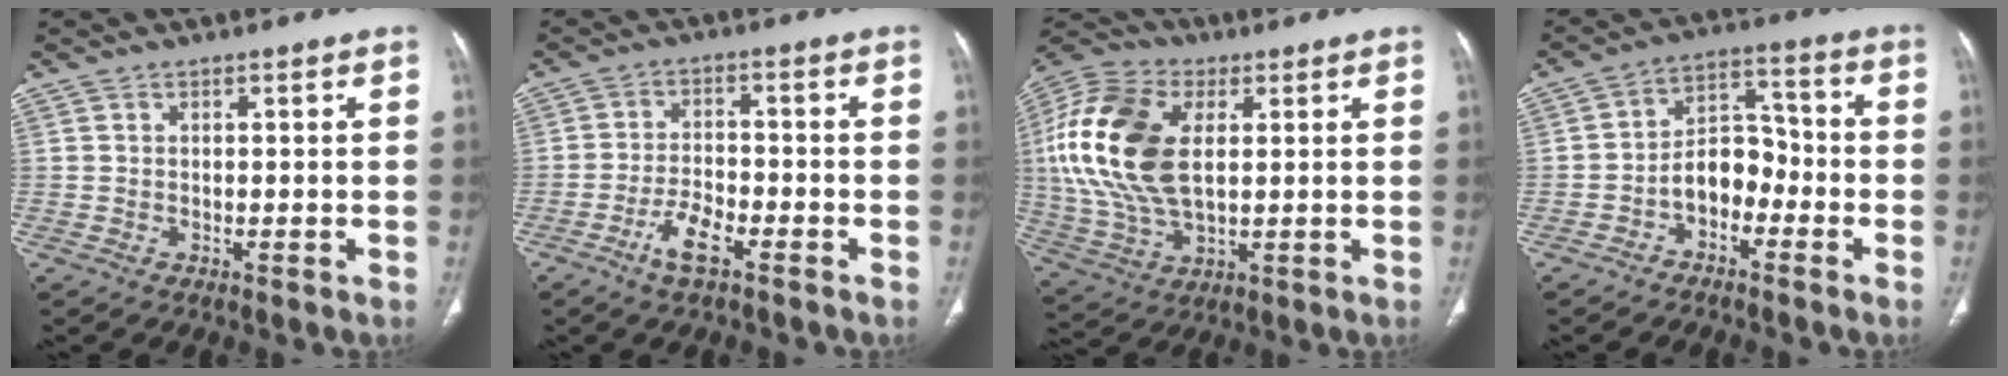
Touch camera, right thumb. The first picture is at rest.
{"total": 5.9, "force": [-3.6, 2.0, 4.2], "torque": [-0.082, 0.019, -0.065]}
{"total": 20.1, "force": [3.3, 11.8, 15.9], "torque": [-0.336, -0.002, 0.058]}
{"total": 8.0, "force": [-3.2, 5.4, 4.9], "torque": [-0.055, 0.048, -0.065]}